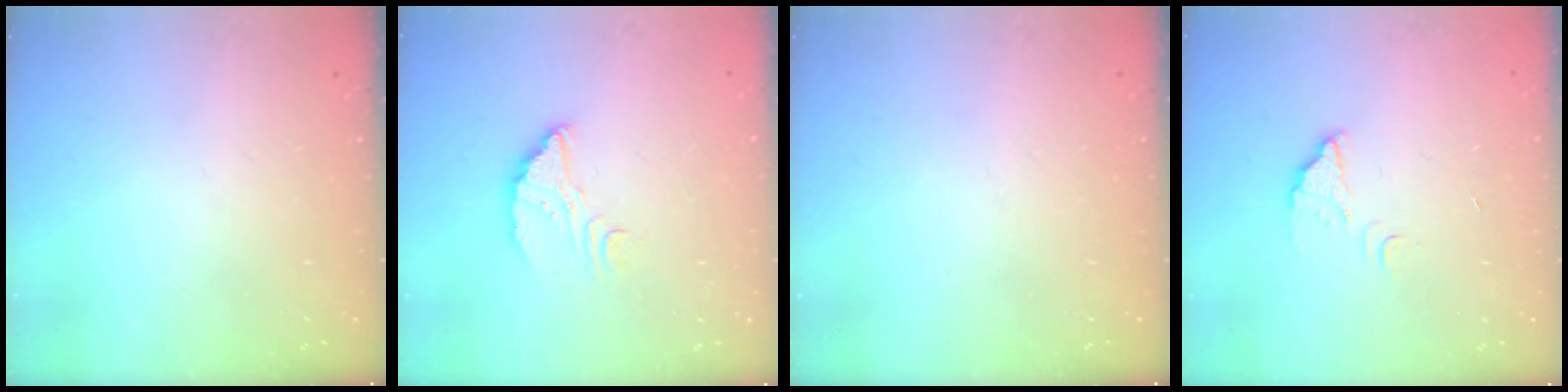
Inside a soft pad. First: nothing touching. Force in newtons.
{"total": 5.6, "press": 5.6, "slide": 0.4}
{"total": 0.0}
{"total": 2.9, "press": 2.9, "slide": 0.2}